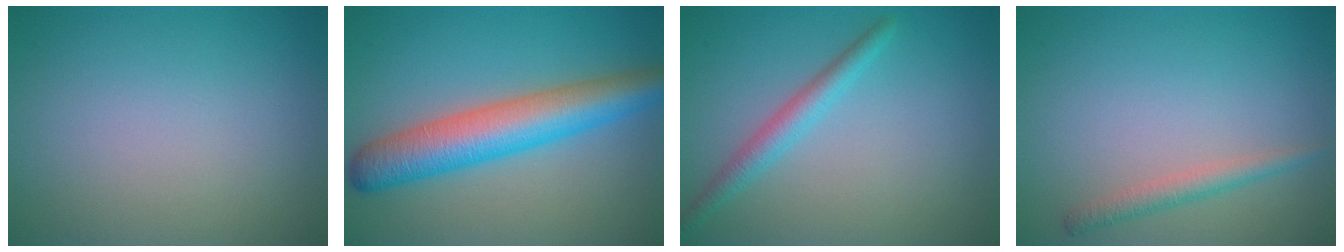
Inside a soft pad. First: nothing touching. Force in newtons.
{"total": 7.3, "press": 7.3, "slide": 0.1}
{"total": 2.3, "press": 2.3, "slide": 0.0}
{"total": 1.8, "press": 1.8, "slide": 0.1}